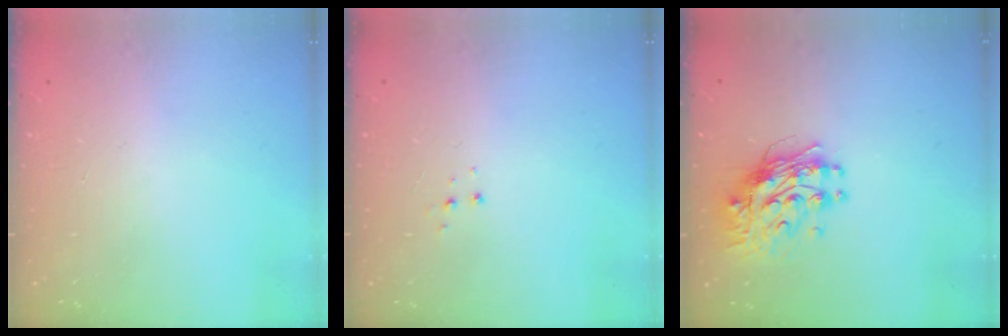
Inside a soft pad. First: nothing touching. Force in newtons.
{"total": 5.2, "press": 5.2, "slide": 0.3}
{"total": 10.1, "press": 10.1, "slide": 0.8}